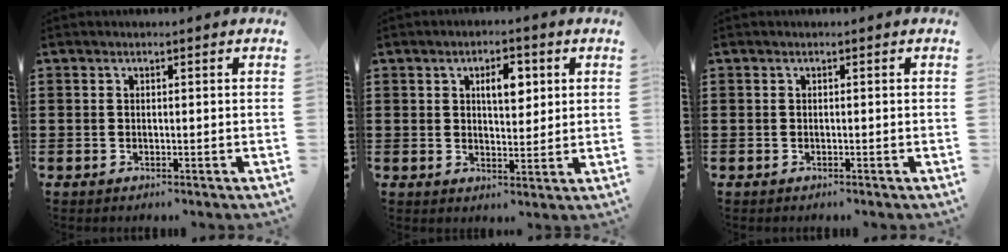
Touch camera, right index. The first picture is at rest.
{"total": 4.8, "force": [1.7, 2.1, 4.0], "torque": [-0.061, 0.000, 0.022]}
{"total": 0.0}